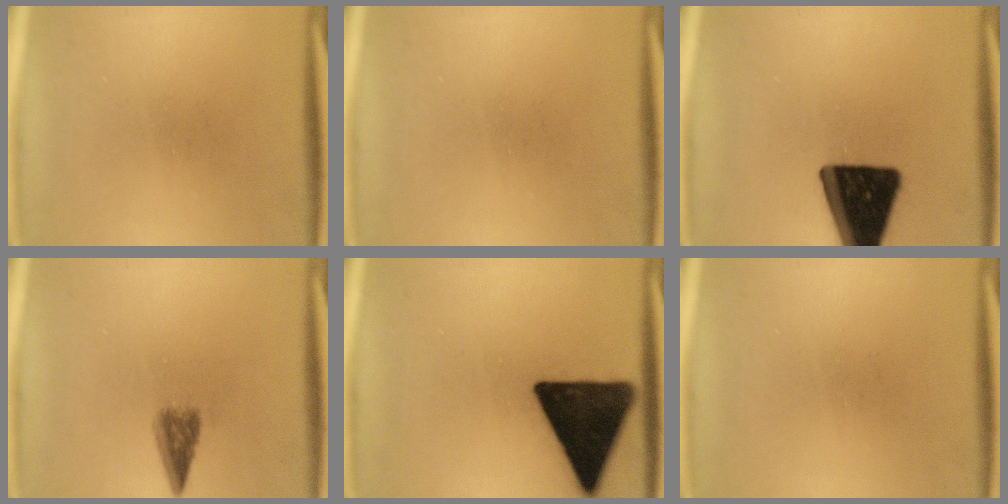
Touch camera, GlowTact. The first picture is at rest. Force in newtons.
{"total": 0.0}
{"total": 19.3}
{"total": 3.2}
{"total": 17.3}
{"total": 0.0}